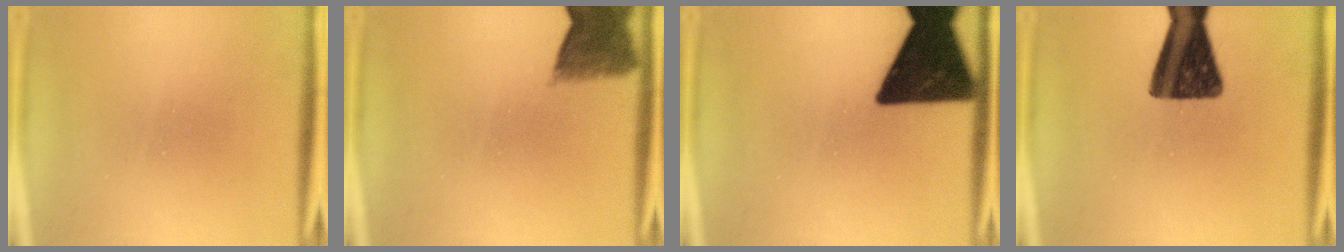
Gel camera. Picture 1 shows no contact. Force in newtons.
{"total": 5.5}
{"total": 15.9}
{"total": 14.6}